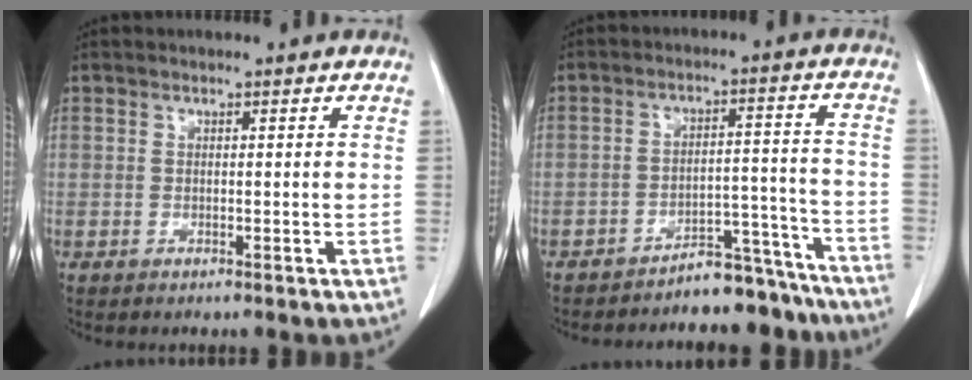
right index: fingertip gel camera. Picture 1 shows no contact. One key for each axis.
{"total": 9.1, "fx": -8.6, "fy": 3.0, "fz": 1.2, "tx": 0.013, "ty": 0.062, "tz": -0.124}